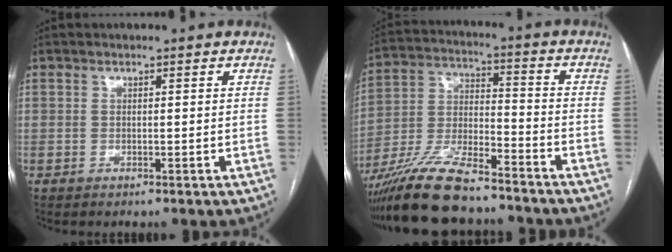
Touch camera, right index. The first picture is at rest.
{"total": 16.0, "force": [-13.0, 3.4, 8.6], "torque": [-0.185, -0.012, -0.240]}